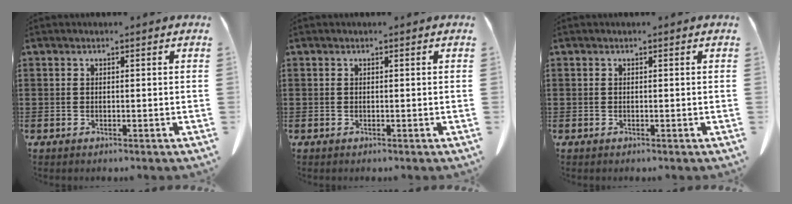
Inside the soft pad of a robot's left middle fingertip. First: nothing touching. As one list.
[{"total": 0.0}, {"total": 0.0}]